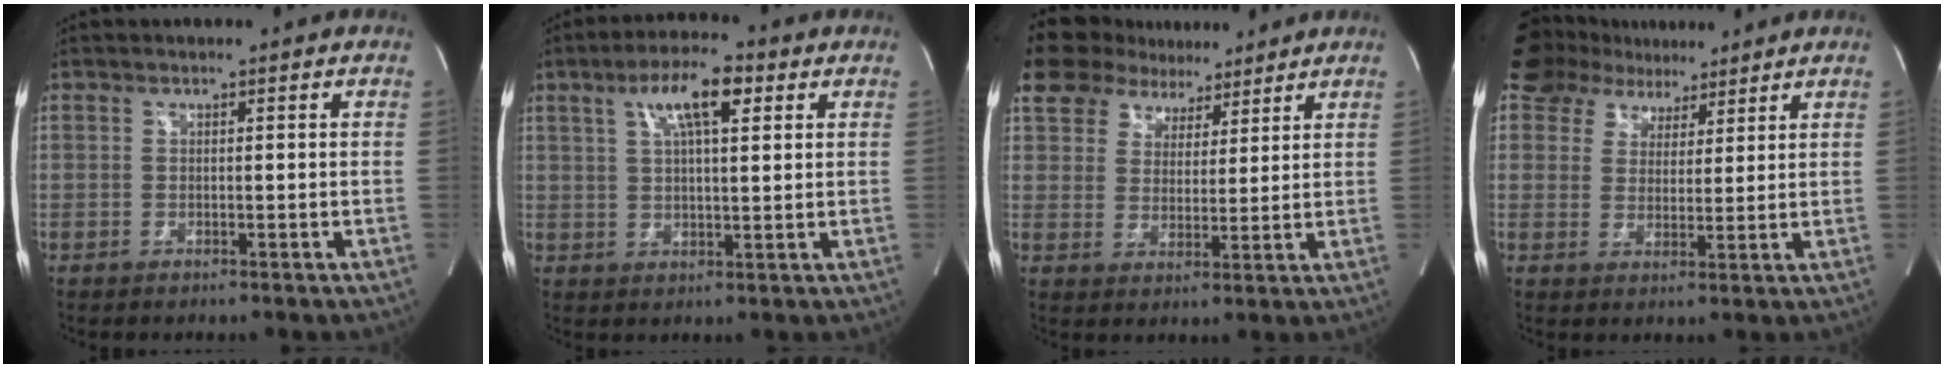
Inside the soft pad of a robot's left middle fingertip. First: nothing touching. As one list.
[{"total": 8.5, "force": [3.8, 2.0, 7.4], "torque": [-0.136, 0.018, 0.066]}, {"total": 10.7, "force": [8.3, 6.0, 3.2], "torque": [-0.059, 0.031, 0.141]}, {"total": 10.1, "force": [7.8, 5.7, 2.8], "torque": [-0.056, 0.033, 0.131]}]